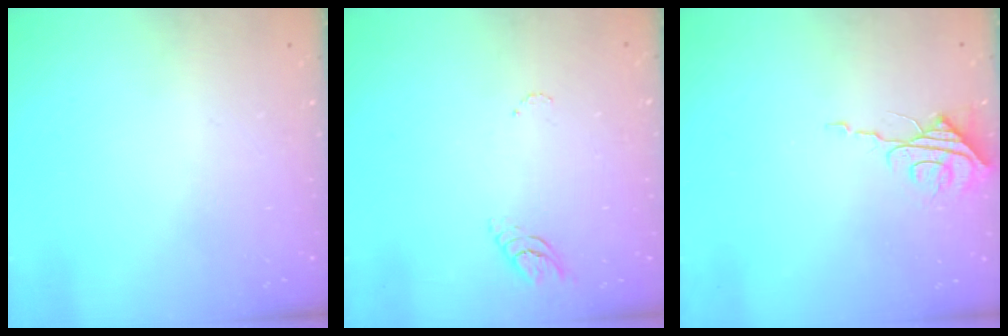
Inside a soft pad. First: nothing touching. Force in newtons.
{"total": 4.1, "press": 4.1, "slide": 0.4}
{"total": 8.0, "press": 8.0, "slide": 0.3}